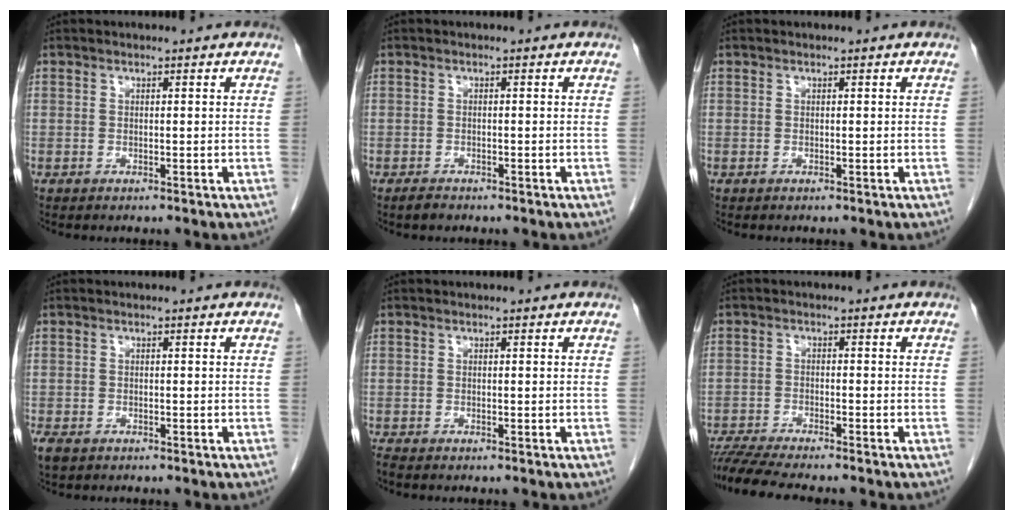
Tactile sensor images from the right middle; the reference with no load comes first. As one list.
[{"total": 1.3, "force": [-1.1, 0.6, 0.4], "torque": [-0.013, -0.001, -0.017]}, {"total": 0.0}, {"total": 2.0, "force": [-1.3, 1.1, 1.0], "torque": [-0.028, -0.004, -0.018]}, {"total": 0.7, "force": [-0.6, 0.0, 0.2], "torque": [-0.015, -0.004, -0.013]}, {"total": 8.2, "force": [-7.4, 0.0, 3.6], "torque": [-0.059, -0.016, -0.122]}]